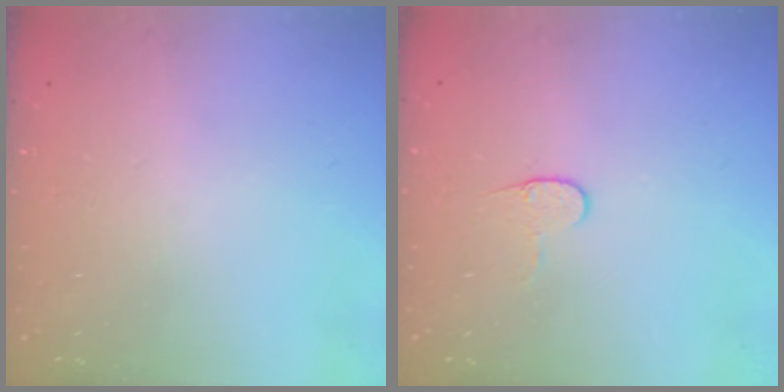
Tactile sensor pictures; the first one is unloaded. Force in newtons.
{"total": 4.3, "press": 4.3, "slide": 0.4}